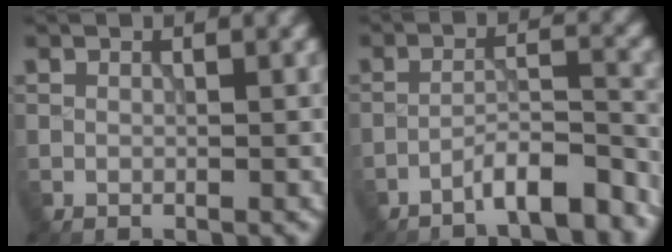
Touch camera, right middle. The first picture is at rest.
{"total": 5.1, "force": [-4.0, 0.9, 3.1], "torque": [-0.044, 0.012, -0.068]}